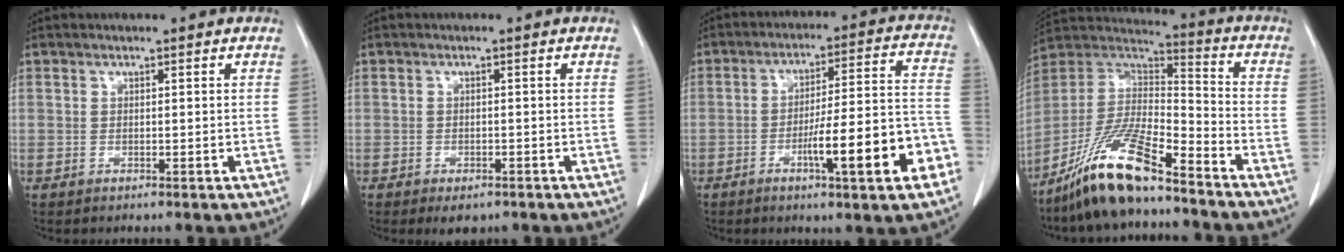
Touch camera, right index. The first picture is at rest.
{"total": 3.1, "force": [-2.1, 1.5, 1.6], "torque": [-0.017, -0.001, -0.022]}
{"total": 14.8, "force": [-6.1, 1.4, 13.5], "torque": [-0.192, 0.014, -0.085]}
{"total": 16.4, "force": [-12.0, 2.5, 10.9], "torque": [-0.220, -0.005, -0.222]}